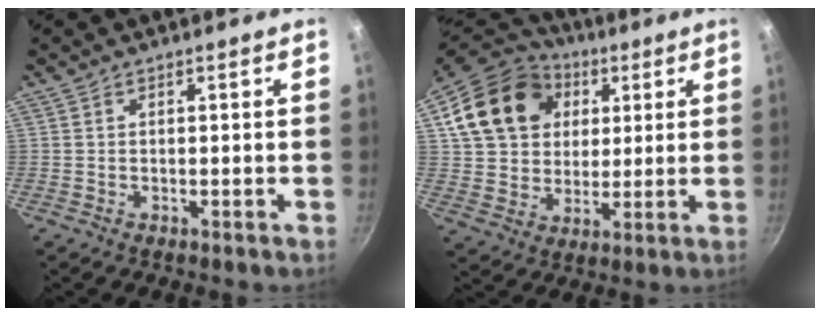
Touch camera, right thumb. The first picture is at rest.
{"total": 20.9, "force": [6.4, 16.5, 11.1], "torque": [-0.188, 0.019, 0.111]}